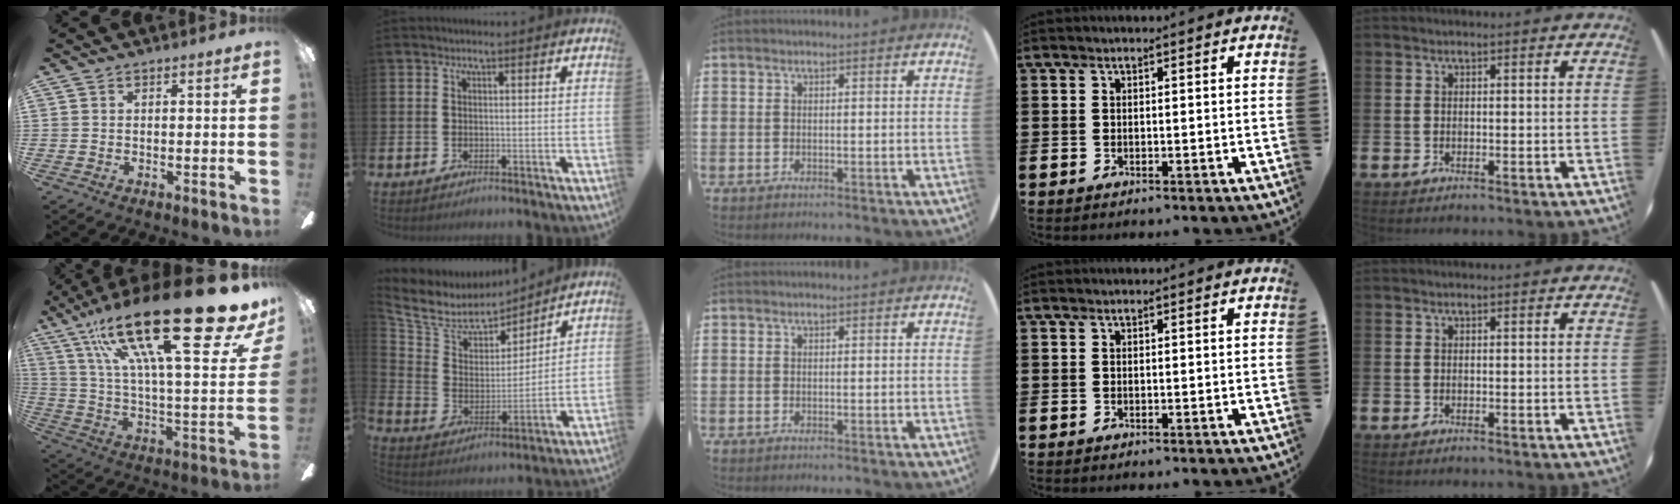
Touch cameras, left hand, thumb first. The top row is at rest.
{"thumb": {"total": 34.0, "force": [19.8, 8.5, 26.3], "torque": [-0.448, -0.122, 0.320]}, "index": {"total": 7.4, "force": [6.9, 2.7, 0.4], "torque": [-0.059, -0.059, 0.122]}}